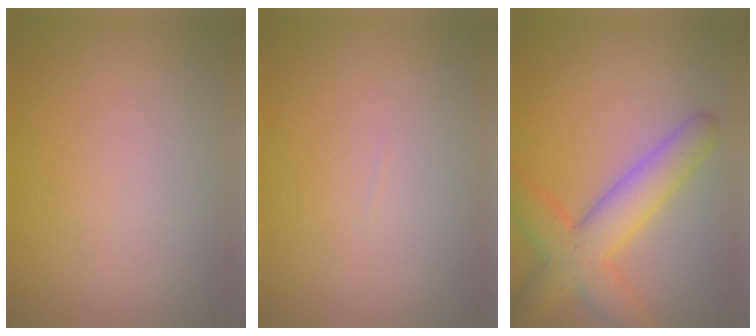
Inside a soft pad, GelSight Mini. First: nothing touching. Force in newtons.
{"total": 0.0}
{"total": 6.5, "press": 6.5, "slide": 0.1}